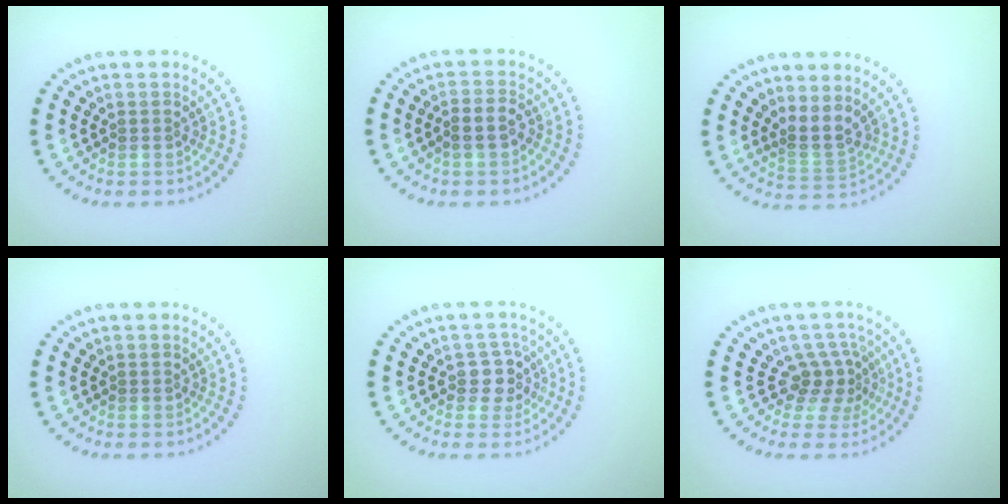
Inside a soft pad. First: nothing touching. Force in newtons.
{"total": 2.0, "press": 1.9, "slide": 0.7}
{"total": 2.3, "press": 1.7, "slide": 1.5}
{"total": 0.0}
{"total": 2.3, "press": 2.1, "slide": 1.0}
{"total": 2.7, "press": 1.9, "slide": 1.9}